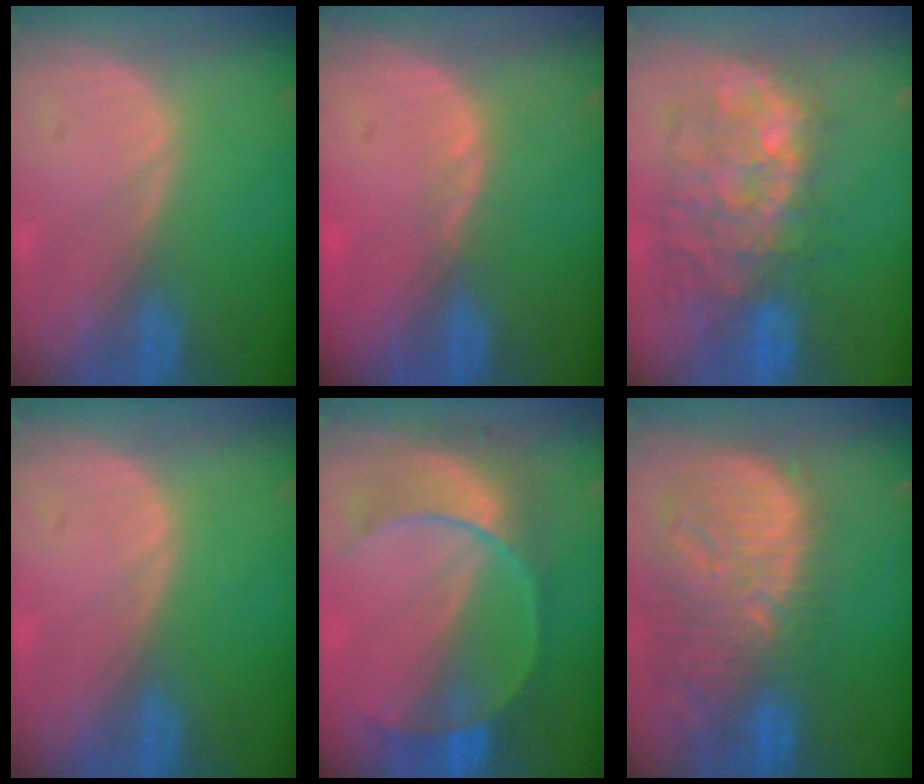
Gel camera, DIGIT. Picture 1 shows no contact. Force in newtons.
{"total": 1.1, "press": 1.0, "slide": 0.5}
{"total": 10.5, "press": 9.9, "slide": 3.4}
{"total": 0.0}
{"total": 8.4, "press": 8.2, "slide": 2.1}
{"total": 13.4, "press": 11.6, "slide": 6.8}